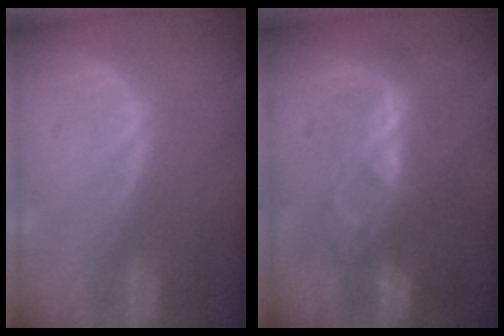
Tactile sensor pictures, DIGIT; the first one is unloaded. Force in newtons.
{"total": 6.6, "press": 6.4, "slide": 1.6}